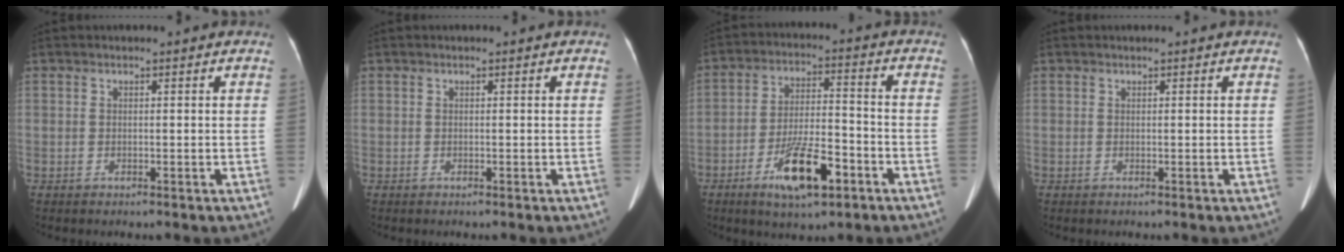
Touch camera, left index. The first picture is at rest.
{"total": 0.0}
{"total": 11.0, "force": [-5.8, 3.0, 8.8], "torque": [-0.166, -0.003, -0.098]}
{"total": 0.0}